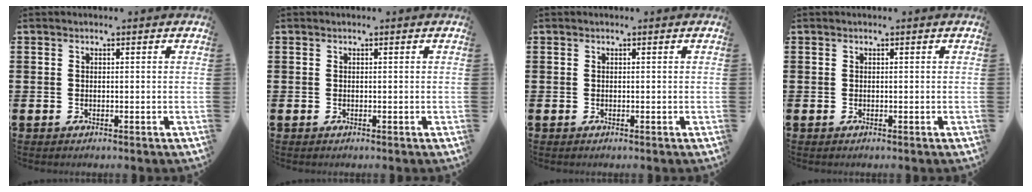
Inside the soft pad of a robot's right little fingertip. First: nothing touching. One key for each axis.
{"total": 0.0}
{"total": 0.0}
{"total": 0.0}